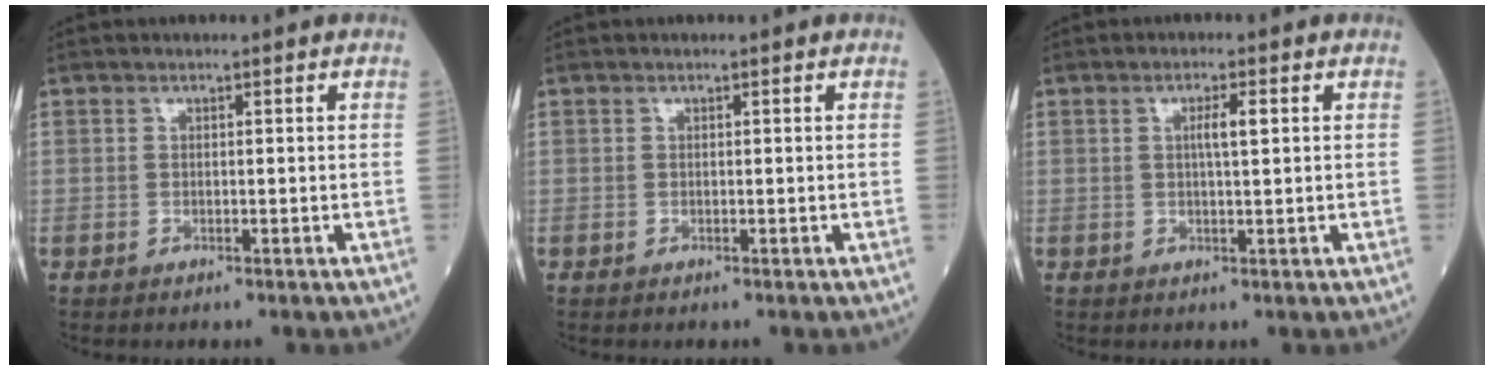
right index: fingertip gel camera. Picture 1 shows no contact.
{"total": 0.0}
{"total": 2.5, "force": [0.6, 0.2, 2.4], "torque": [-0.044, 0.002, 0.008]}